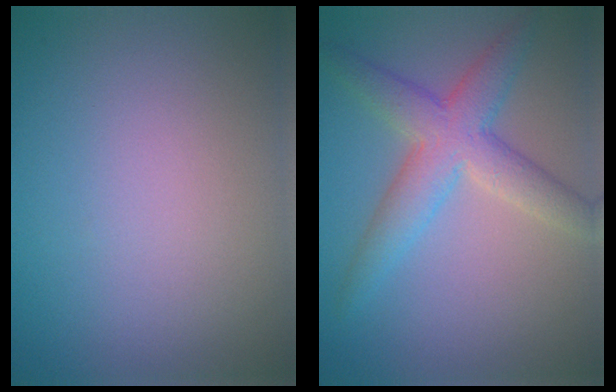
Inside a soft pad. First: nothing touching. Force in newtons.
{"total": 5.2, "press": 5.2, "slide": 0.2}